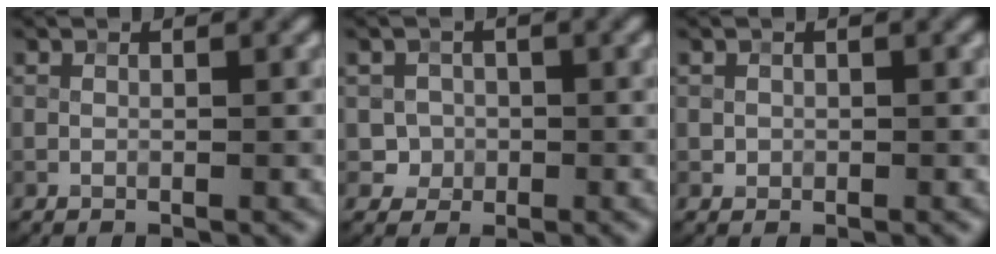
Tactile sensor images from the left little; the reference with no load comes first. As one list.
[{"total": 2.4, "force": [-0.4, 2.4, 0.1], "torque": [0.020, 0.008, -0.014]}, {"total": 0.8, "force": [0.2, 0.7, 0.0], "torque": [0.005, -0.002, 0.001]}]